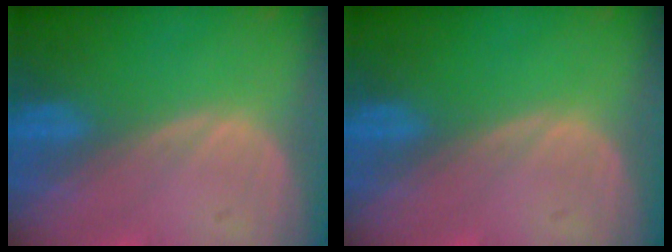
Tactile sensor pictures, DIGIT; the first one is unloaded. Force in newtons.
{"total": 0.0}